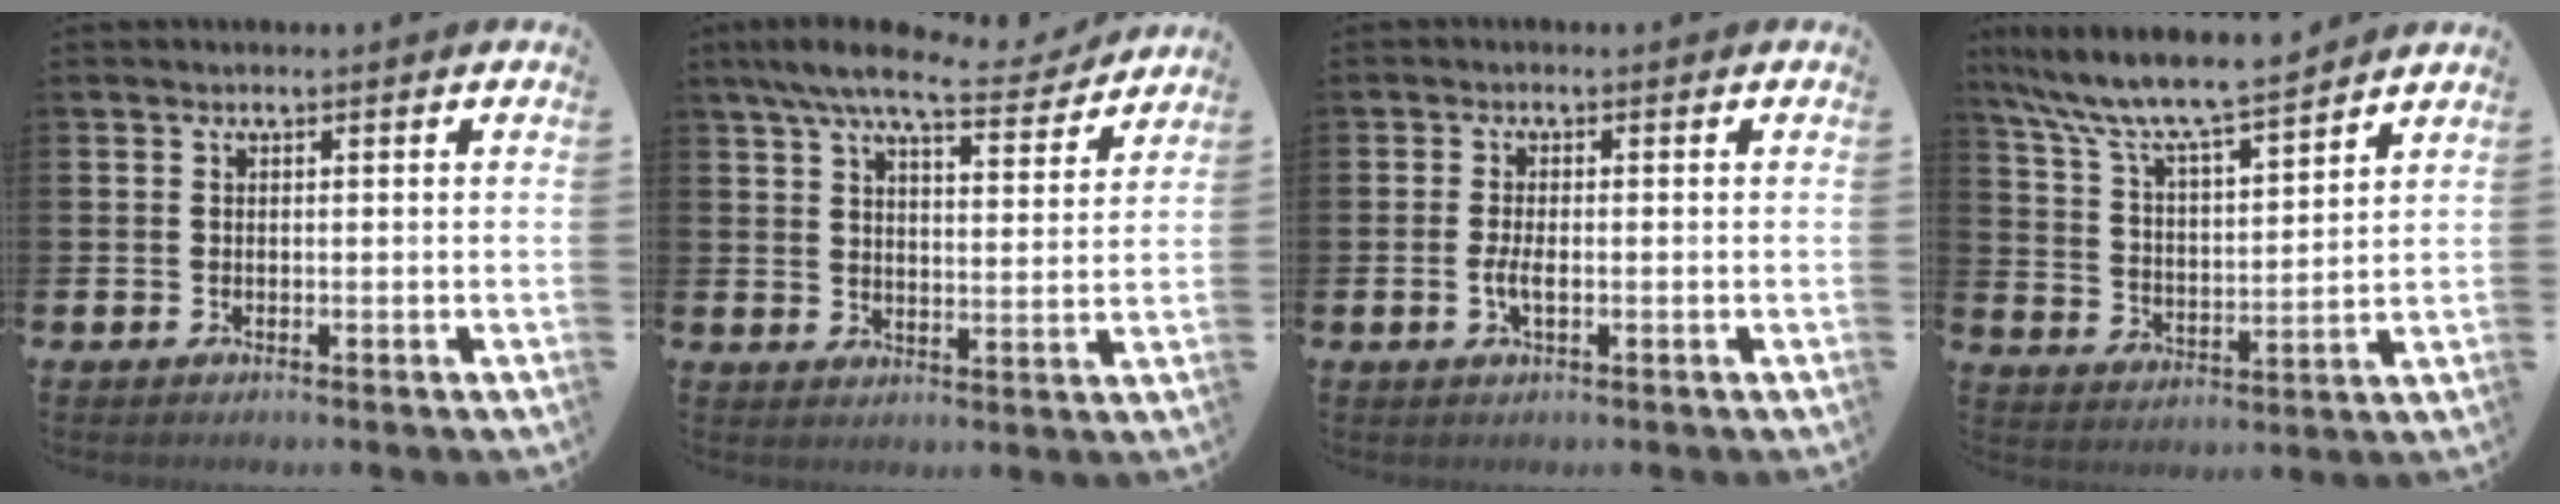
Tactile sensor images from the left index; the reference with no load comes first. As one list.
[{"total": 9.0, "force": [7.9, 1.6, 4.1], "torque": [-0.090, -0.037, 0.138]}, {"total": 2.2, "force": [-0.5, 0.8, 2.1], "torque": [-0.037, 0.000, -0.010]}, {"total": 9.3, "force": [8.7, 0.8, 3.4], "torque": [-0.108, -0.056, 0.150]}]